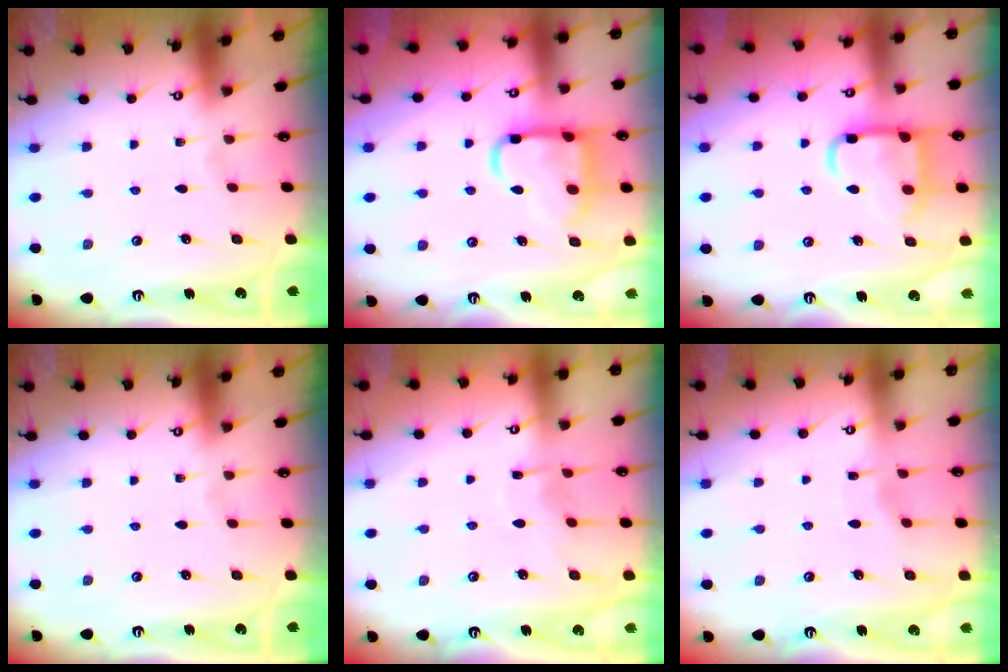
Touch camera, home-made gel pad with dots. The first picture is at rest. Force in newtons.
{"total": 14.7, "press": 14.7, "slide": 1.4}
{"total": 13.1, "press": 13.0, "slide": 1.5}
{"total": 0.0}
{"total": 4.8, "press": 4.8, "slide": 0.5}
{"total": 2.8, "press": 2.8, "slide": 0.4}